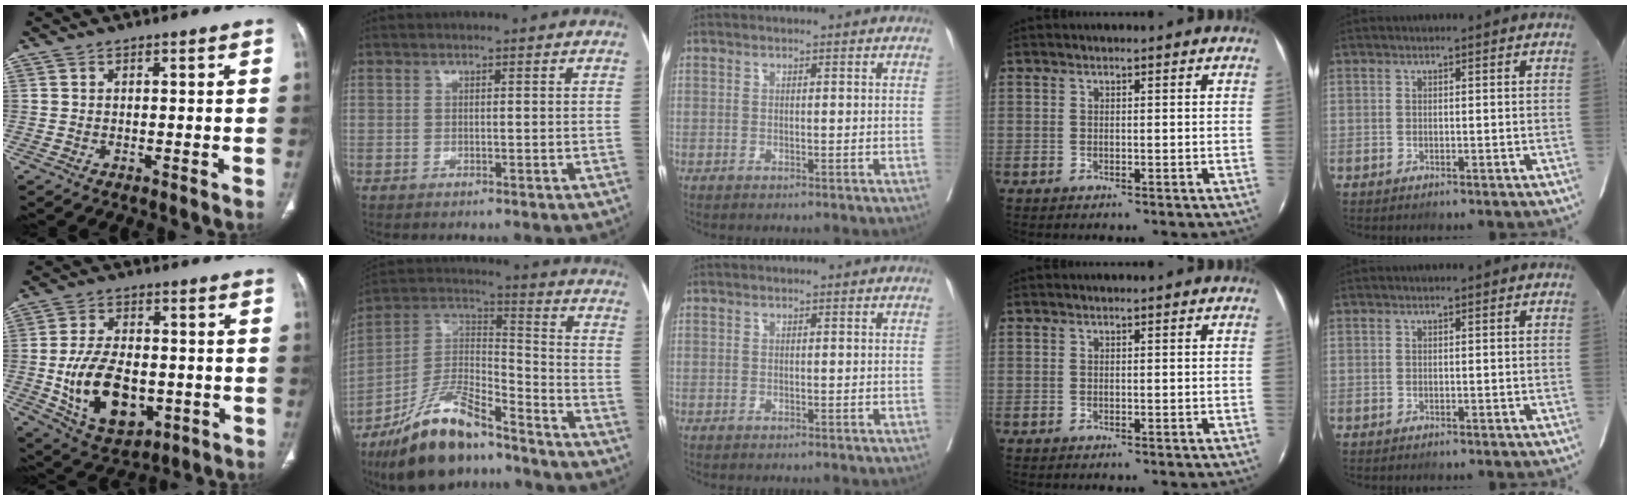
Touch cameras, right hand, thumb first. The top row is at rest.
{"thumb": {"total": 15.9, "force": [-2.9, 9.8, 12.1], "torque": [-0.193, 0.002, -0.030]}, "index": {"total": 16.5, "force": [-12.5, 4.6, 9.8], "torque": [-0.183, 0.011, -0.223]}}